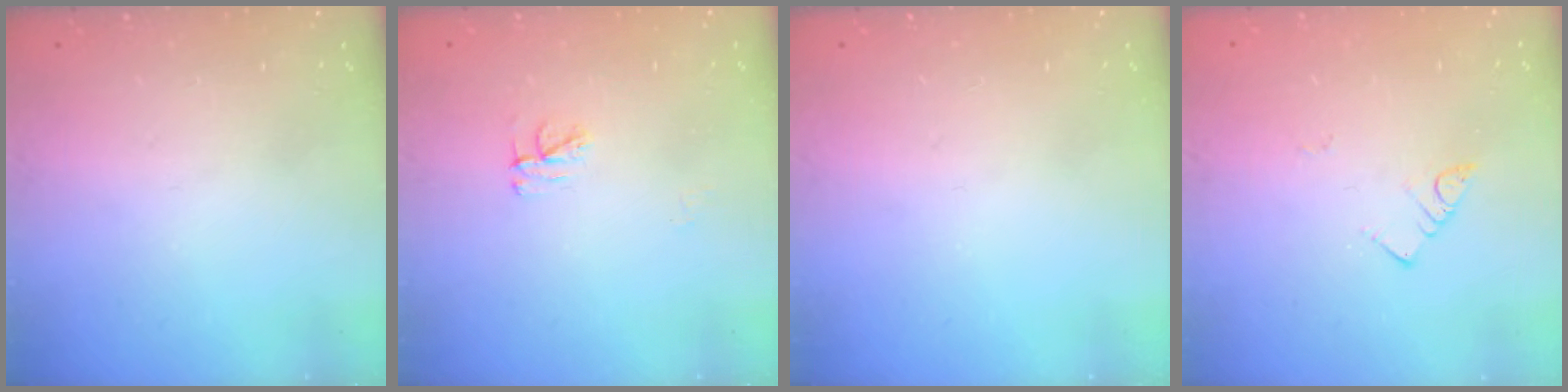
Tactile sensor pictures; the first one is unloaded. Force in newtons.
{"total": 3.9, "press": 3.9, "slide": 0.2}
{"total": 0.0}
{"total": 3.0, "press": 3.0, "slide": 0.2}